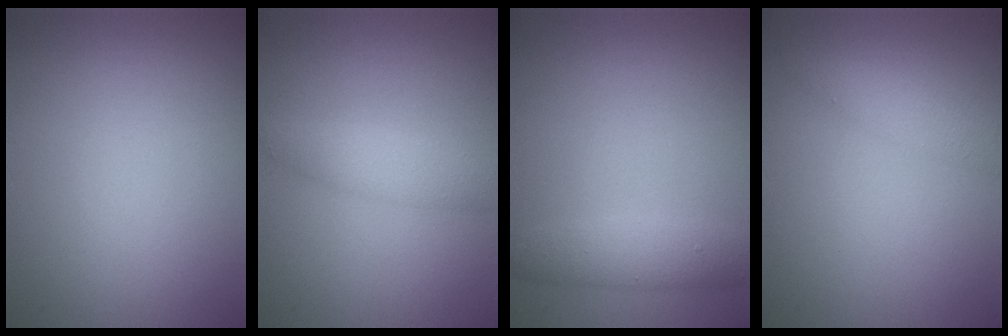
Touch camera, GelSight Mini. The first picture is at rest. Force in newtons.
{"total": 2.5, "press": 2.5, "slide": 0.1}
{"total": 2.8, "press": 2.8, "slide": 0.0}
{"total": 2.2, "press": 2.2, "slide": 0.1}